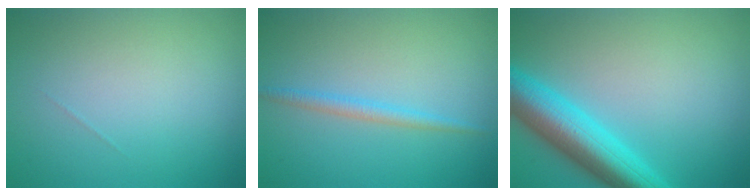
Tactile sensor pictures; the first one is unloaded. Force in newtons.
{"total": 1.6, "press": 1.6, "slide": 0.0}
{"total": 7.4, "press": 7.4, "slide": 0.5}